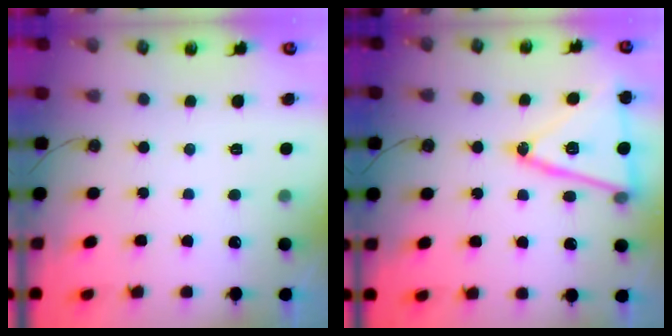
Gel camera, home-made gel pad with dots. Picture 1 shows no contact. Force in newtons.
{"total": 18.6, "press": 18.2, "slide": 3.5}